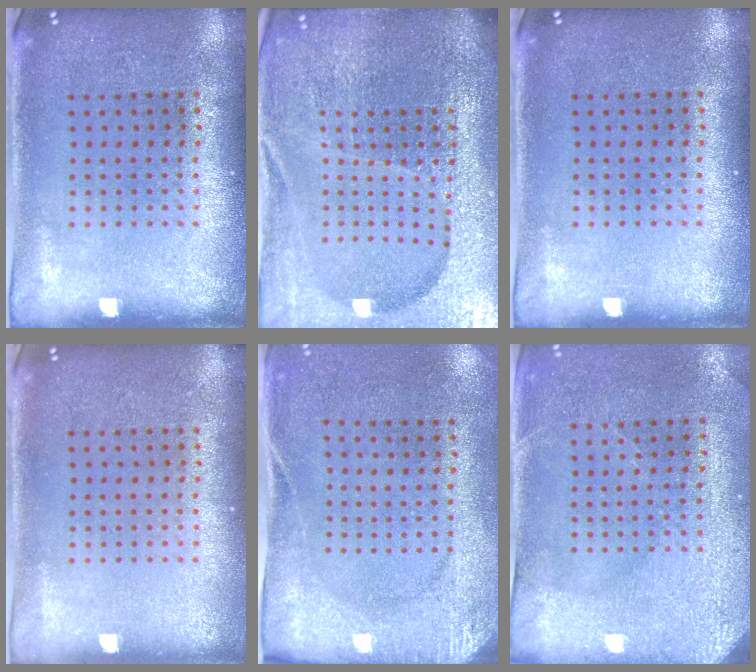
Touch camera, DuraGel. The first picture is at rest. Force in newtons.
{"total": 6.3, "press": 5.5, "slide": 3.1}
{"total": 0.0}
{"total": 0.0}
{"total": 2.6, "press": 2.0, "slide": 1.6}
{"total": 2.9, "press": 2.7, "slide": 1.1}